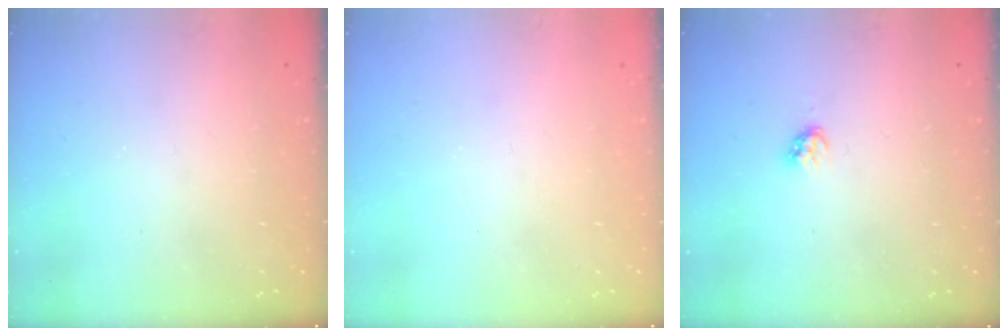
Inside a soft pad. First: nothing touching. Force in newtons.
{"total": 0.5, "press": 0.5, "slide": 0.1}
{"total": 2.8, "press": 2.8, "slide": 0.2}